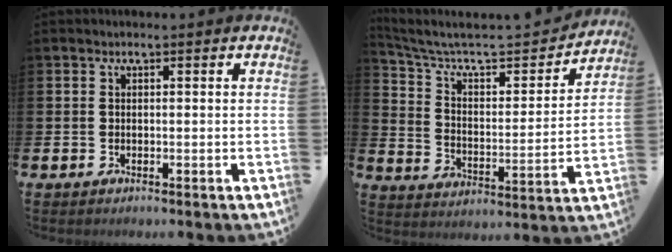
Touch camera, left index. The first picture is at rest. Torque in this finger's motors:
{"motor_torque": [0.20, -1.74, 0.11, 0.11]}